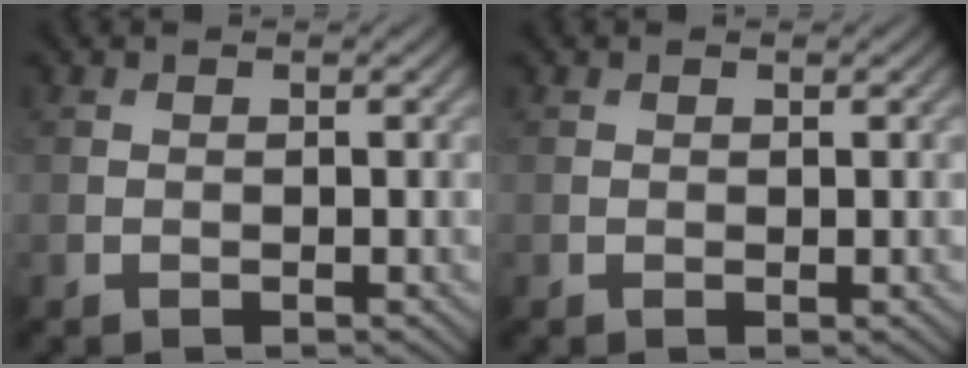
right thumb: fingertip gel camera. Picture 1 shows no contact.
{"total": 0.0}